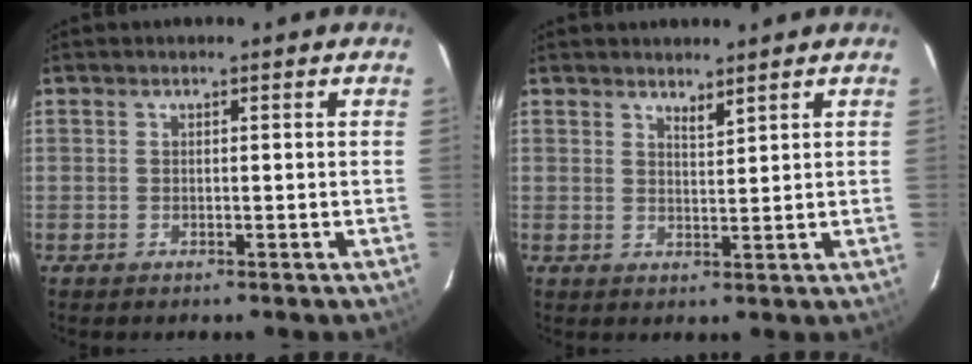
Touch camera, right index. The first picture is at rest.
{"total": 1.9, "force": [1.7, 0.2, 0.9], "torque": [-0.015, -0.002, 0.029]}